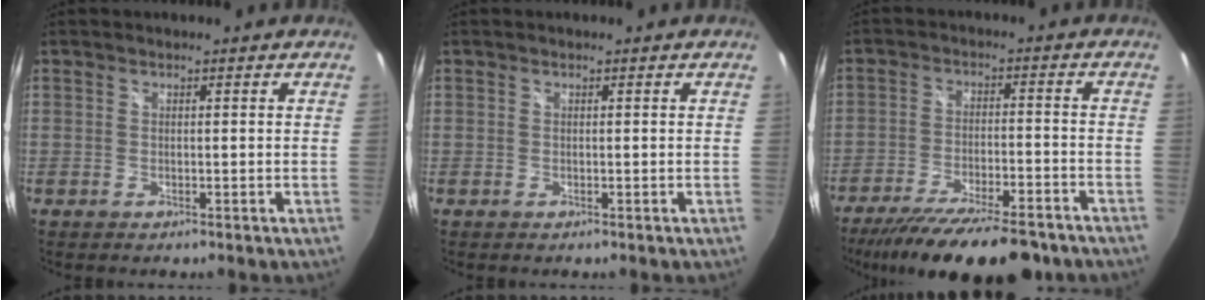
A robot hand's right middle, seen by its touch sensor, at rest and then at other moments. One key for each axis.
{"total": 0.0}
{"total": 19.5, "fx": -15.8, "fy": 4.3, "fz": 10.5, "tx": -0.195, "ty": -0.041, "tz": -0.236}